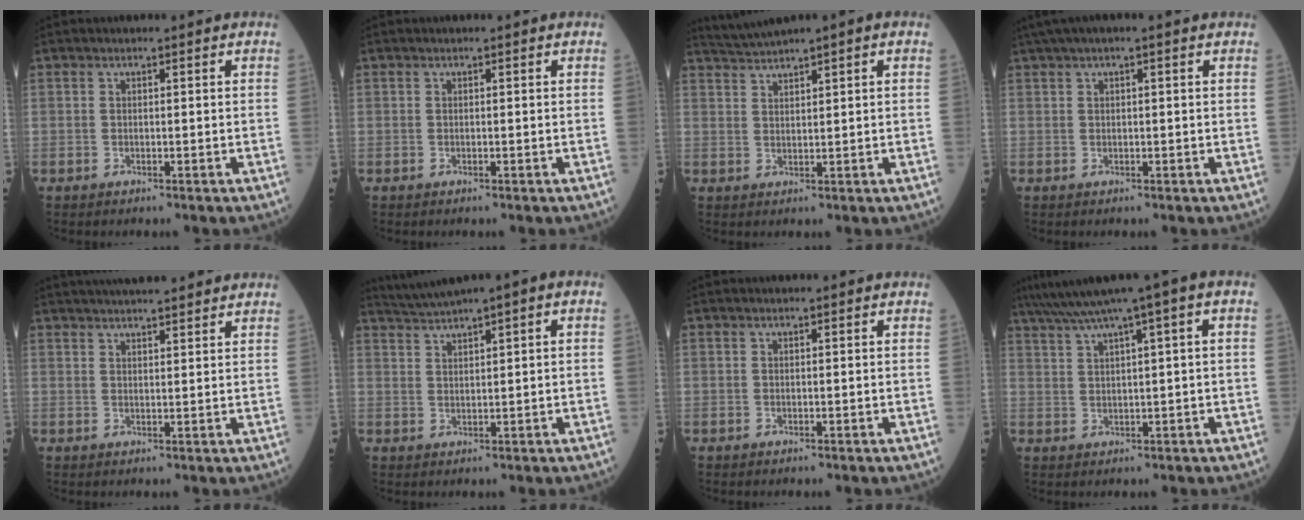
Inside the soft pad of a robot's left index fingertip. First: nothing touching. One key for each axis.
{"total": 0.0}
{"total": 3.4, "fx": 2.8, "fy": -0.5, "fz": 1.8, "tx": -0.043, "ty": 0.017, "tz": 0.061}
{"total": 3.3, "fx": 2.0, "fy": 0.2, "fz": 2.6, "tx": -0.052, "ty": 0.029, "tz": 0.035}
{"total": 10.5, "fx": 9.3, "fy": 1.4, "fz": 4.7, "tx": -0.068, "ty": 0.028, "tz": 0.124}
{"total": 4.4, "fx": 3.1, "fy": -0.2, "fz": 3.2, "tx": -0.063, "ty": 0.023, "tz": 0.059}
{"total": 0.0}
{"total": 8.1, "fx": 4.6, "fy": -0.4, "fz": 6.6, "tx": -0.116, "ty": 0.035, "tz": 0.079}